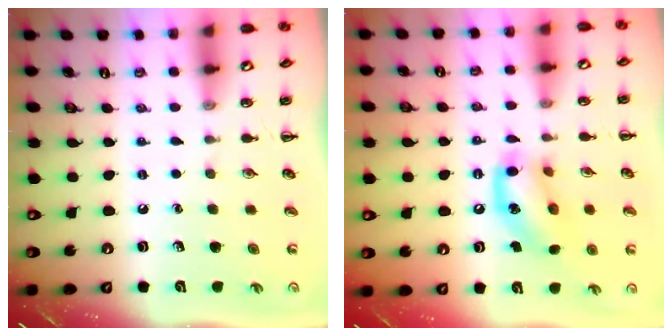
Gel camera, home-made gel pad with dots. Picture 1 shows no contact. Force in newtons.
{"total": 14.4, "press": 14.1, "slide": 2.5}